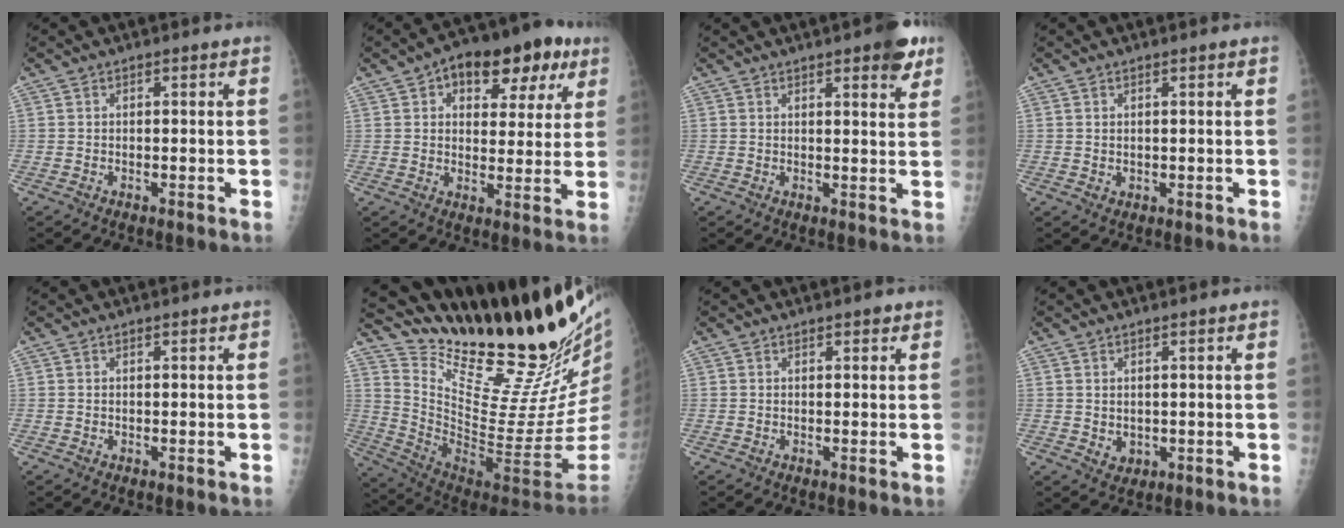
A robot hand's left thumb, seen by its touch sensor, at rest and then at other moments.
{"total": 15.4, "force": [7.2, 8.9, 10.2], "torque": [-0.089, 0.004, 0.098]}
{"total": 6.9, "force": [4.1, 1.9, 5.2], "torque": [-0.052, -0.016, 0.048]}
{"total": 1.0, "force": [0.5, 0.7, 0.6], "torque": [-0.007, -0.006, 0.013]}
{"total": 0.0}
{"total": 30.6, "force": [25.1, 4.6, 16.9], "torque": [-0.237, -0.174, 0.386]}
{"total": 1.0, "force": [0.7, 0.3, 0.5], "torque": [-0.006, -0.003, 0.009]}
{"total": 2.4, "force": [0.4, 1.9, 1.5], "torque": [-0.019, -0.008, 0.017]}